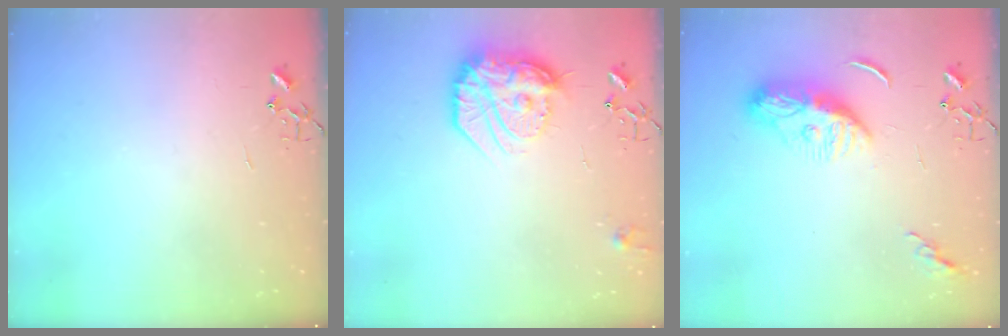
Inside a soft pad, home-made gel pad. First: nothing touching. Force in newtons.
{"total": 20.0, "press": 19.9, "slide": 1.6}
{"total": 9.9, "press": 9.9, "slide": 1.1}